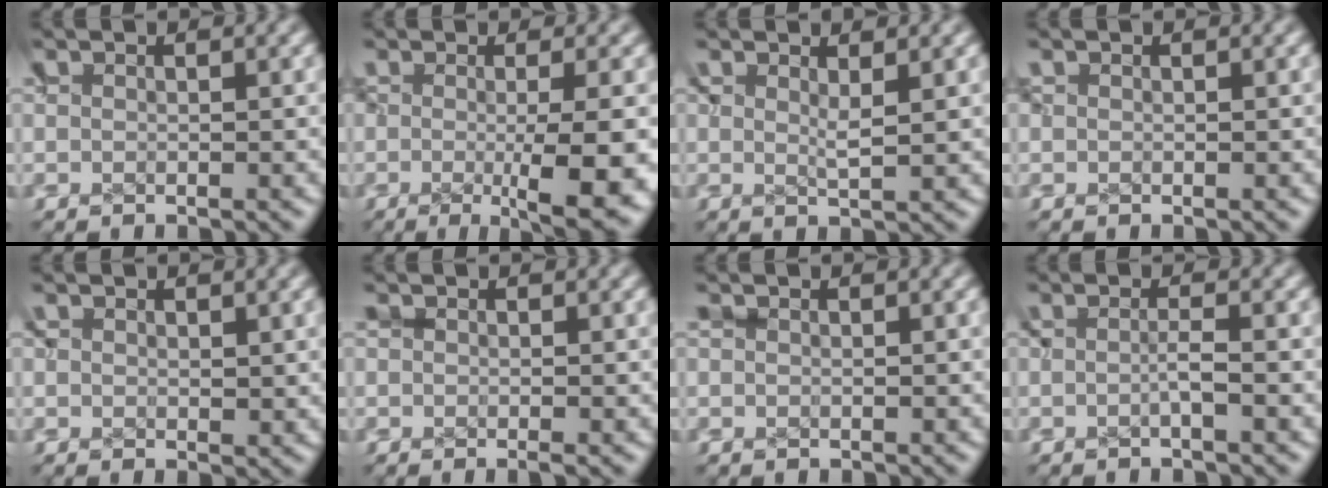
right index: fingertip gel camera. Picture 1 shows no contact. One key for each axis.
{"total": 6.6, "fx": -3.2, "fy": 1.9, "fz": 5.5, "tx": -0.050, "ty": -0.015, "tz": -0.039}
{"total": 1.8, "fx": 1.4, "fy": -0.9, "fz": 0.5, "tx": -0.002, "ty": -0.003, "tz": 0.029}
{"total": 0.0}
{"total": 0.9, "fx": 0.5, "fy": 0.5, "fz": 0.5, "tx": -0.013, "ty": -0.004, "tz": 0.010}
{"total": 1.2, "fx": 0.4, "fy": 0.8, "fz": 0.7, "tx": -0.012, "ty": 0.002, "tz": 0.001}
{"total": 1.2, "fx": 0.6, "fy": 0.9, "fz": 0.5, "tx": -0.010, "ty": 0.003, "tz": 0.005}
{"total": 1.2, "fx": -1.0, "fy": 0.6, "fz": 0.5, "tx": -0.003, "ty": 0.003, "tz": -0.018}